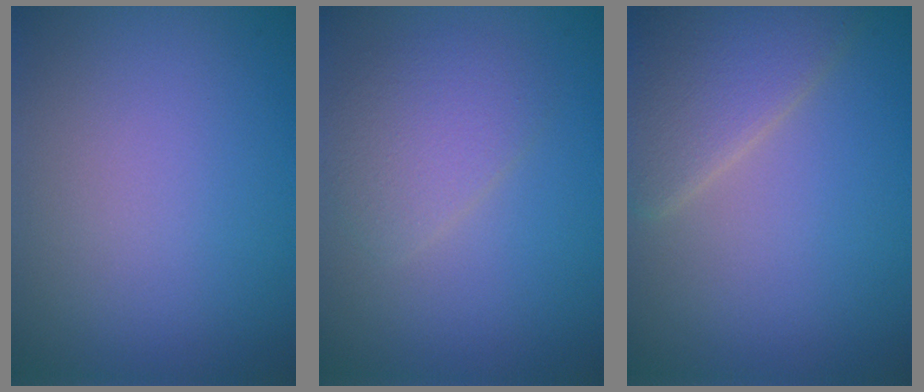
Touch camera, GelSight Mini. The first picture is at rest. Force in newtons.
{"total": 2.8, "press": 2.8, "slide": 0.0}
{"total": 5.1, "press": 5.1, "slide": 0.4}